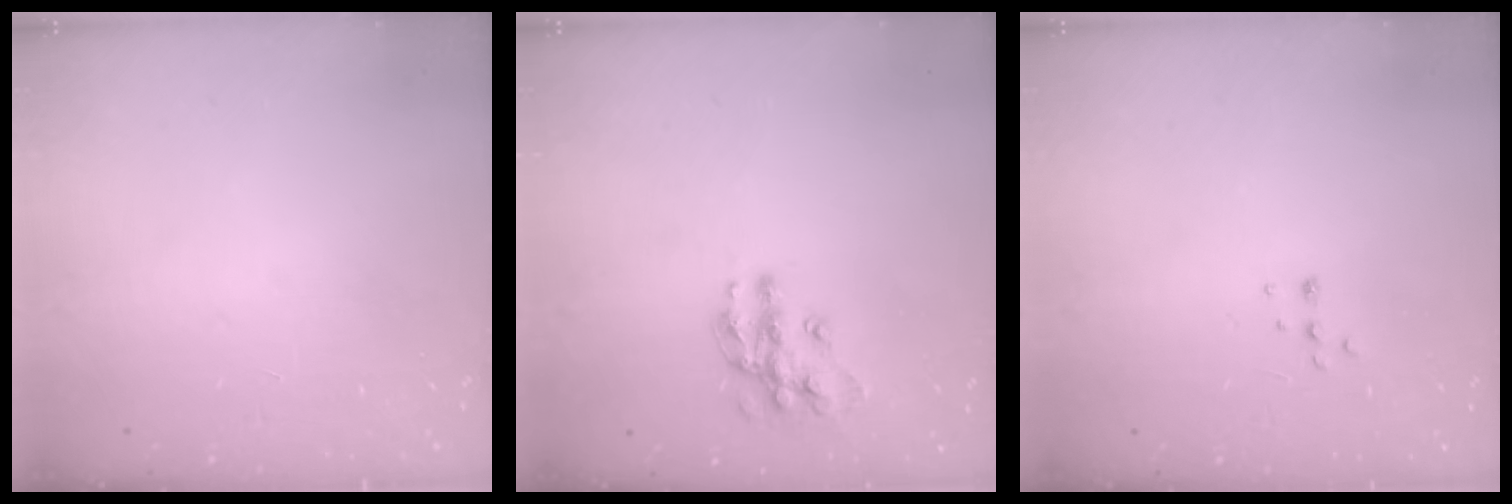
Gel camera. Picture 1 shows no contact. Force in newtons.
{"total": 12.6, "press": 12.6, "slide": 0.8}
{"total": 3.4, "press": 3.3, "slide": 0.6}